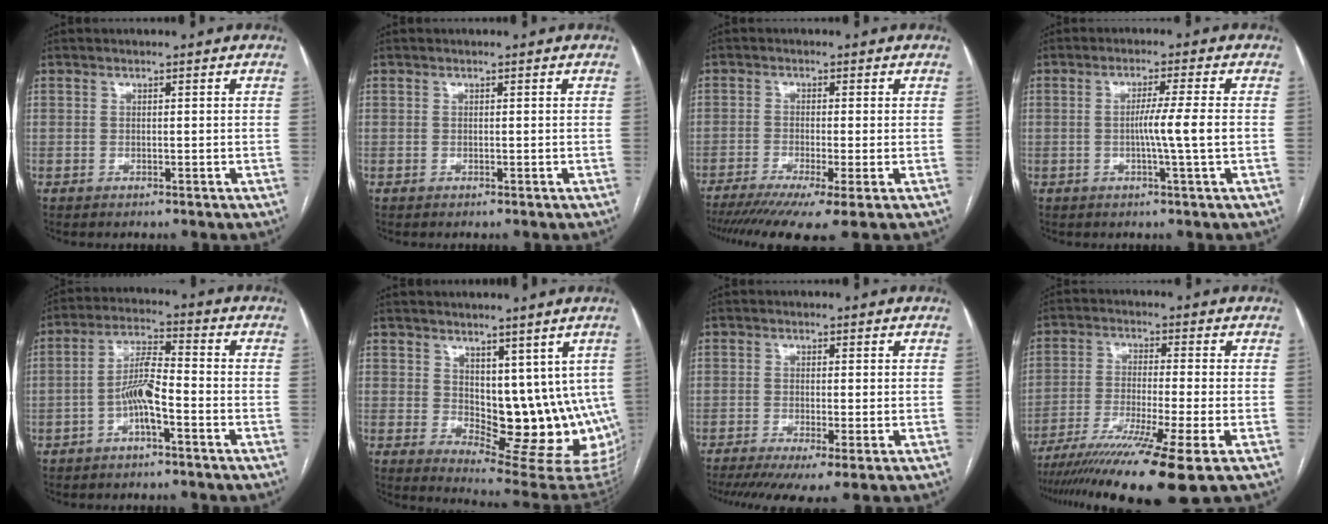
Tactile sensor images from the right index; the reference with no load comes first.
{"total": 0.0}
{"total": 11.0, "force": [-7.7, 0.5, 7.9], "torque": [-0.127, -0.020, -0.123]}
{"total": 5.1, "force": [-0.6, -1.3, 4.9], "torque": [-0.081, -0.004, -0.010]}
{"total": 6.5, "force": [-2.4, 1.1, 5.9], "torque": [-0.122, 0.018, -0.045]}
{"total": 13.7, "force": [2.9, 7.8, 10.9], "torque": [-0.130, -0.012, 0.065]}
{"total": 7.9, "force": [-5.1, 1.0, 5.9], "torque": [-0.094, -0.014, -0.085]}
{"total": 14.9, "force": [-10.1, -1.5, 10.8], "torque": [-0.185, -0.042, -0.166]}